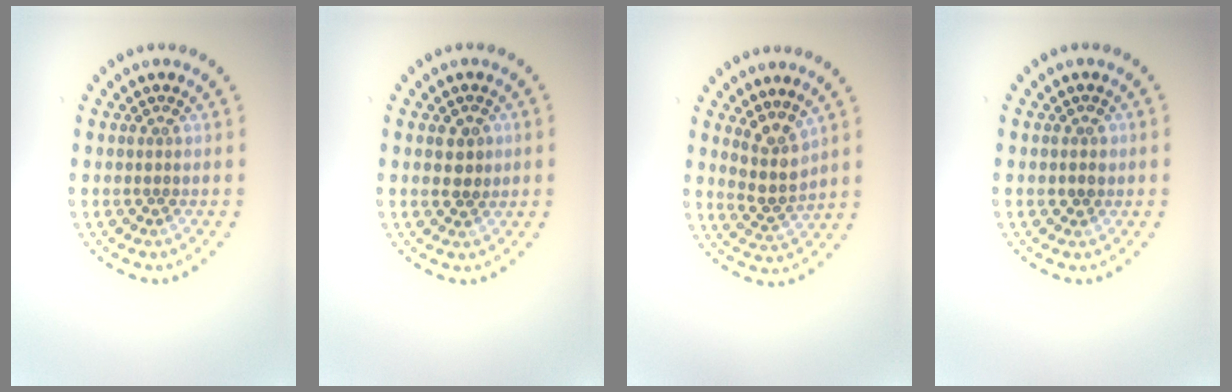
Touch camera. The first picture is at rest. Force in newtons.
{"total": 1.9, "press": 1.8, "slide": 0.4}
{"total": 2.9, "press": 2.3, "slide": 1.7}
{"total": 0.8, "press": 0.7, "slide": 0.4}